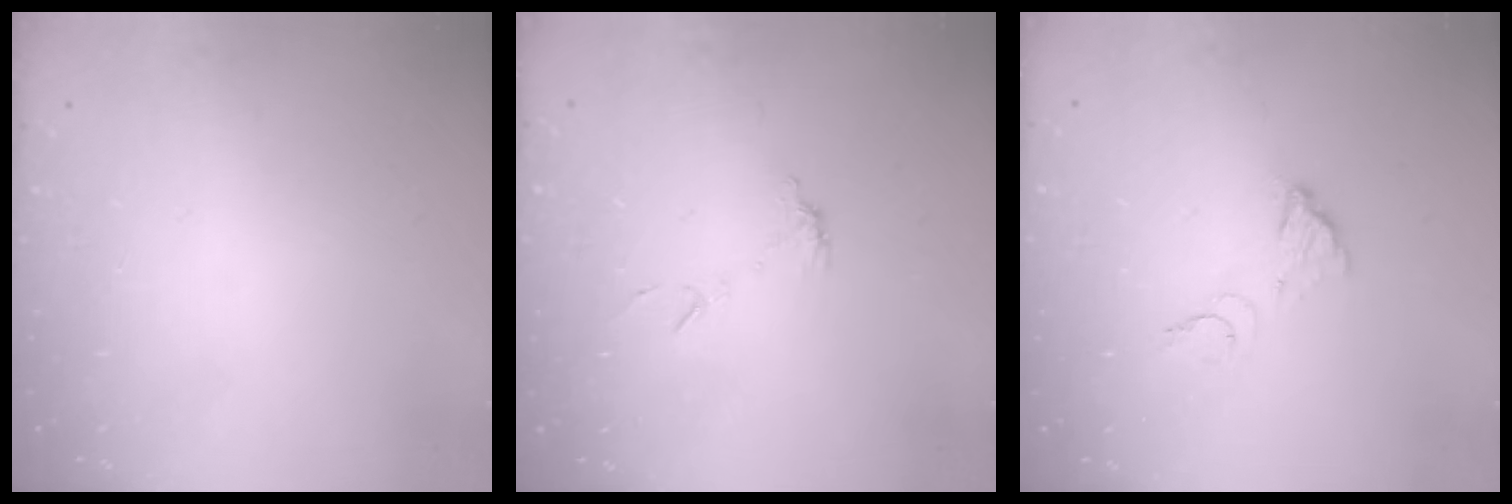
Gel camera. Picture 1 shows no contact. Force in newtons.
{"total": 5.6, "press": 5.6, "slide": 0.4}
{"total": 5.1, "press": 5.1, "slide": 0.3}